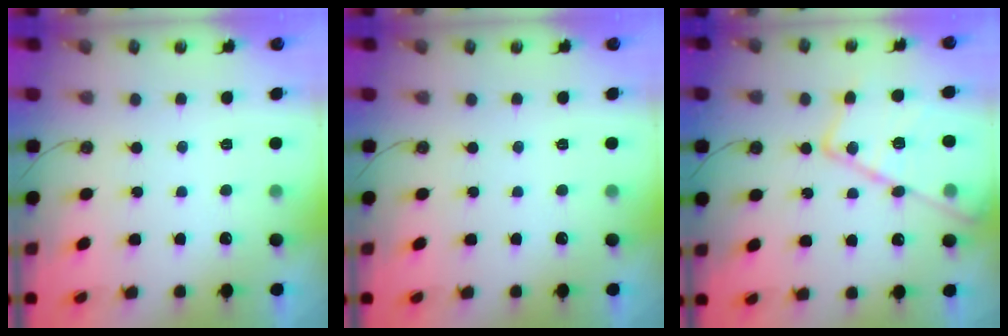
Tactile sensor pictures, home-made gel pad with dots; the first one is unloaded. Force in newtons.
{"total": 0.0}
{"total": 21.8, "press": 21.7, "slide": 2.1}